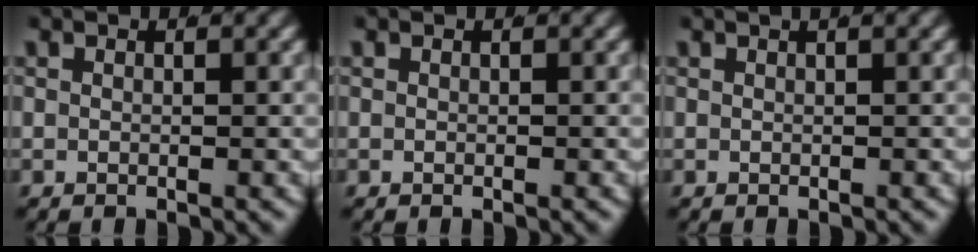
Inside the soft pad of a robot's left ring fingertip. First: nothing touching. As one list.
[{"total": 0.0}, {"total": 1.5, "force": [1.0, 0.3, 1.0], "torque": [-0.002, 0.015, 0.011]}]